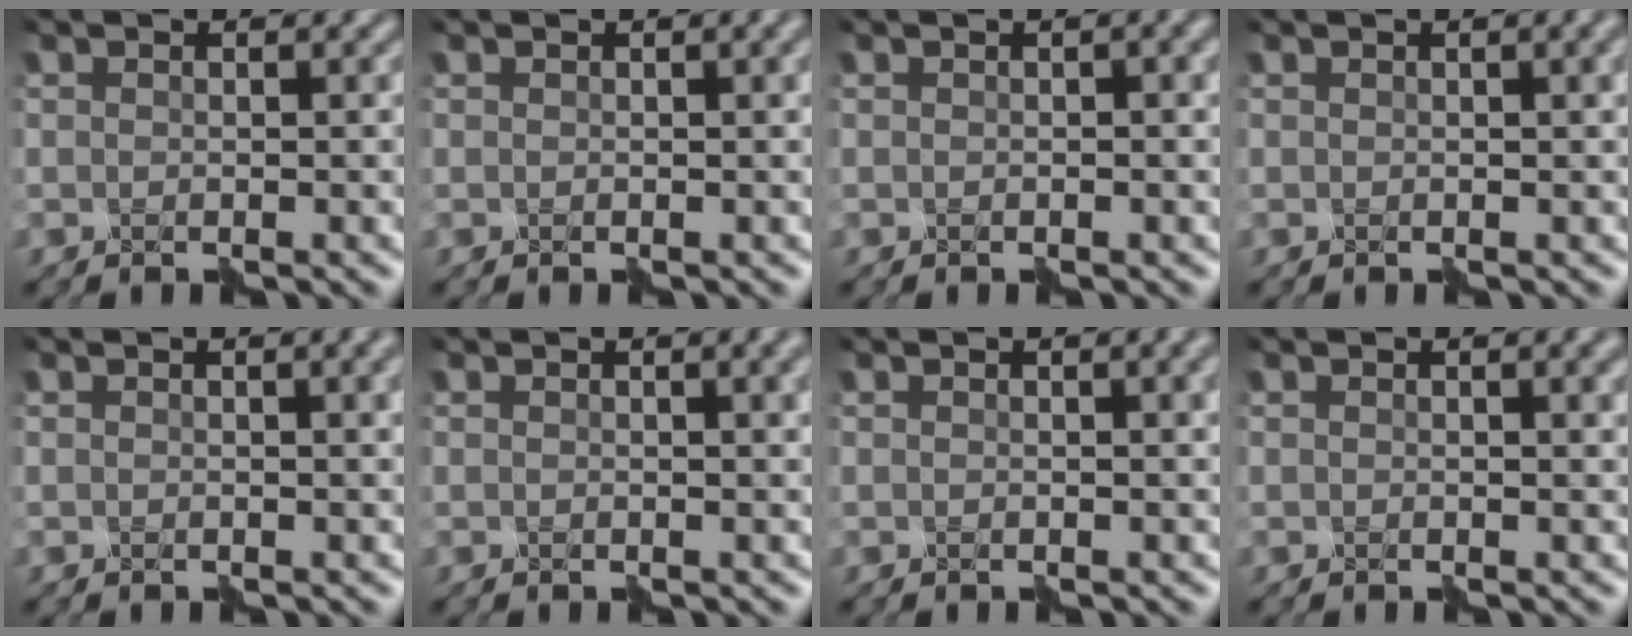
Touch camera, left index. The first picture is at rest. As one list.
[{"total": 1.7, "force": [0.5, 0.6, 1.5], "torque": [-0.014, 0.004, 0.004]}, {"total": 1.4, "force": [0.3, 0.4, 1.3], "torque": [-0.017, 0.001, 0.003]}, {"total": 2.6, "force": [0.8, 1.0, 2.3], "torque": [-0.016, 0.011, 0.001]}, {"total": 2.5, "force": [0.8, 0.9, 2.2], "torque": [-0.018, 0.008, 0.003]}, {"total": 2.9, "force": [1.0, 1.1, 2.5], "torque": [-0.020, 0.009, 0.004]}, {"total": 2.5, "force": [0.8, 0.9, 2.2], "torque": [-0.017, 0.010, 0.002]}, {"total": 1.9, "force": [0.7, 0.4, 1.7], "torque": [-0.018, 0.003, 0.007]}]